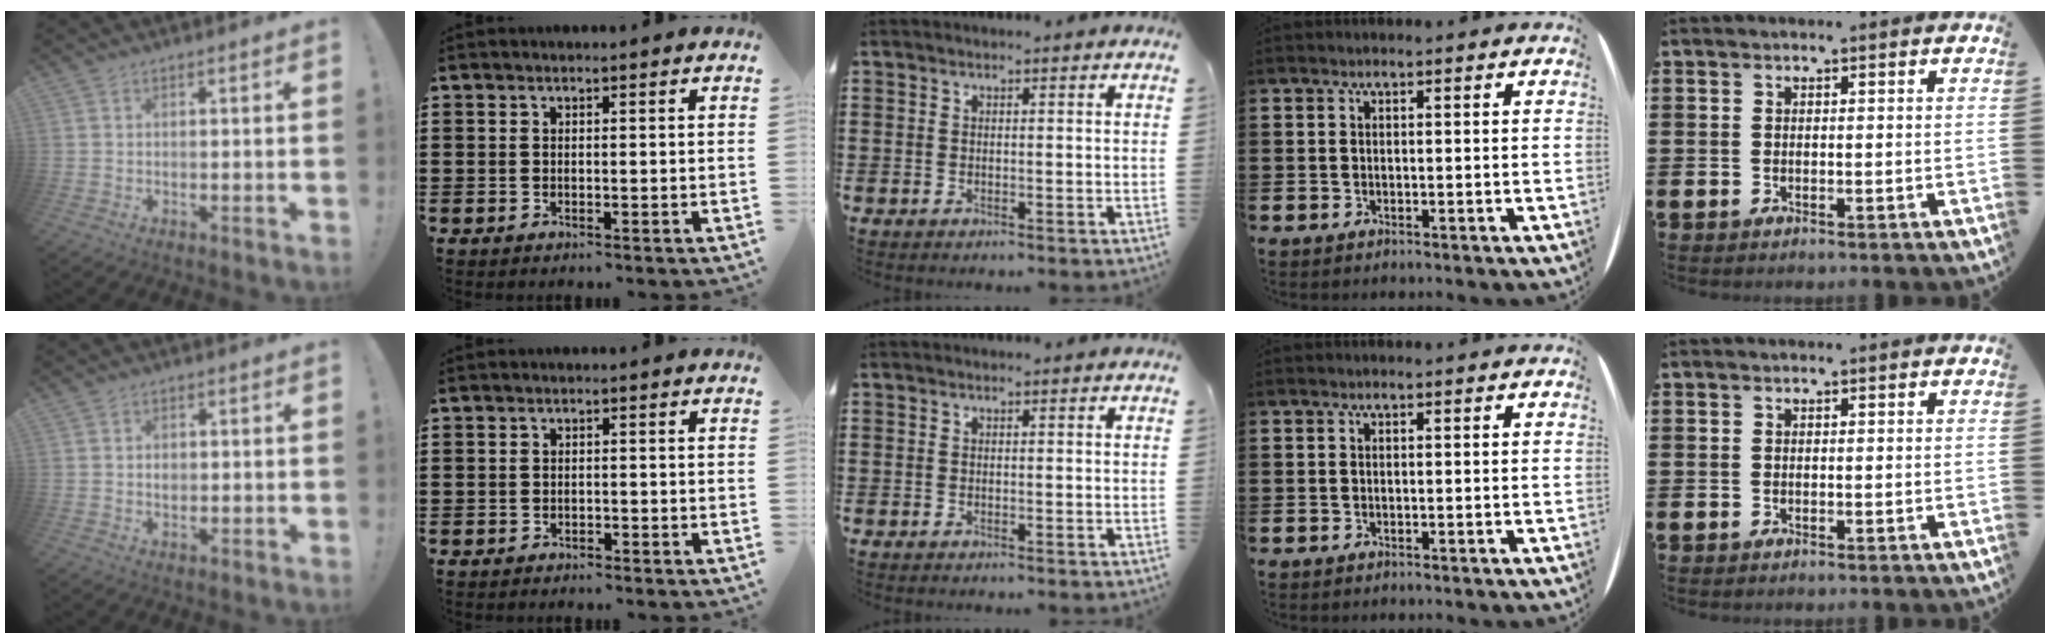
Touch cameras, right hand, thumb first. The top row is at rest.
{"thumb": {"total": 1.7, "force": [-0.2, 1.5, 0.8], "torque": [0.002, -0.002, -0.007]}, "index": {"total": 1.0, "force": [-1.0, 0.3, -0.1], "torque": [-0.001, 0.004, -0.023]}}